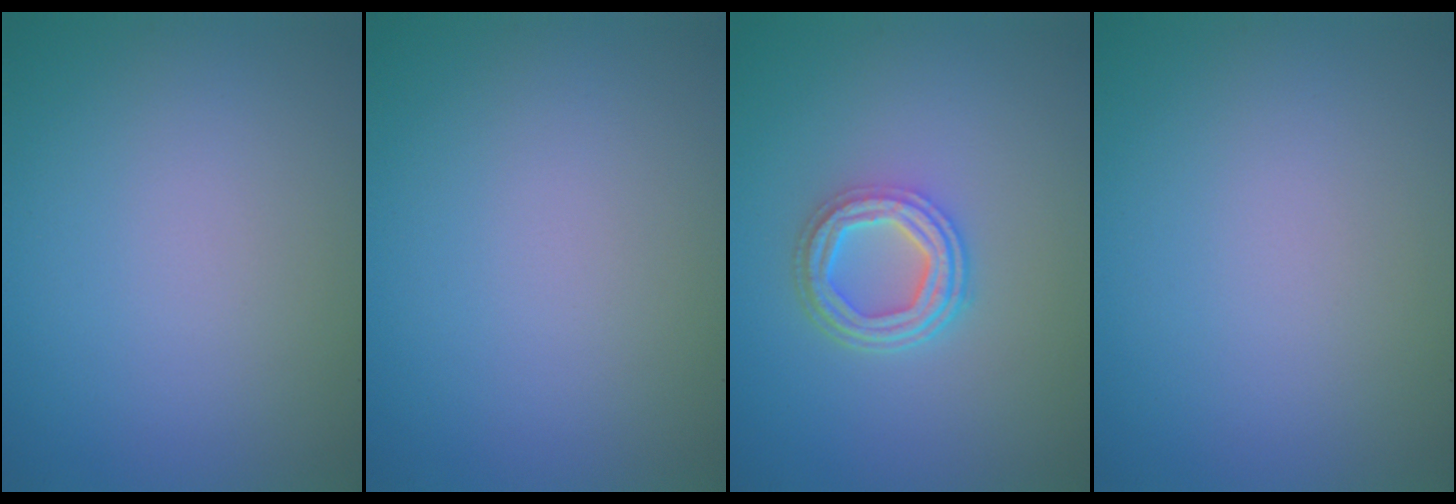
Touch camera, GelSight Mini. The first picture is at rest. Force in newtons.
{"total": 0.0}
{"total": 4.3, "press": 3.3, "slide": 2.7}
{"total": 0.0}